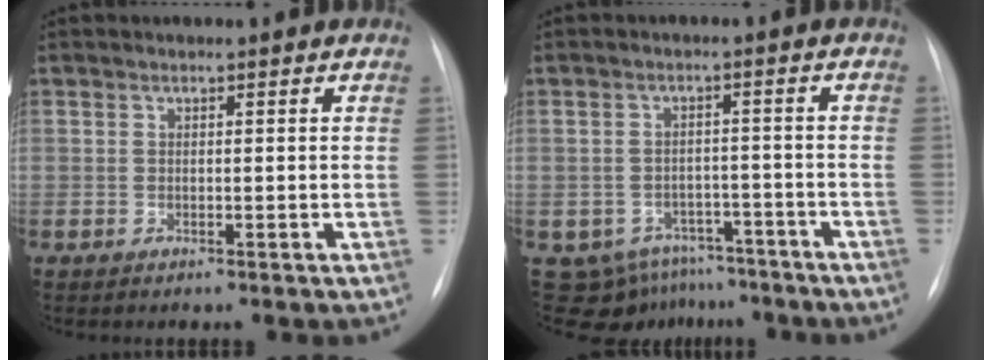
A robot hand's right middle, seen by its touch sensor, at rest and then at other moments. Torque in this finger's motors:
{"motor_torque": [-0.49, -0.13, -0.16, -0.03]}